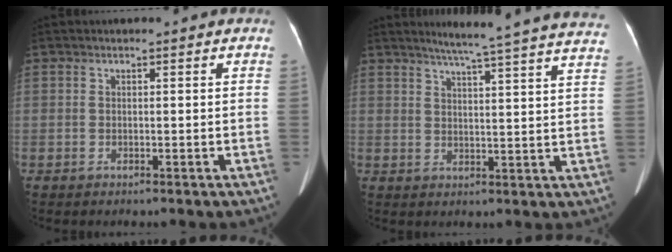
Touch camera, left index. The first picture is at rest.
{"total": 21.5, "force": [19.3, -0.8, 9.5], "torque": [-0.137, -0.039, 0.230]}